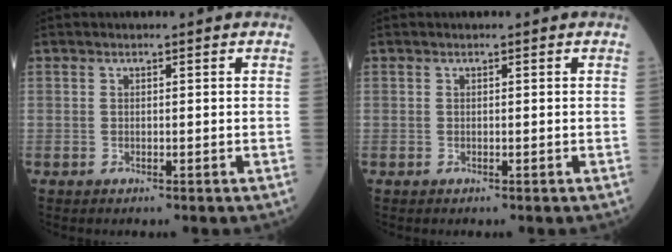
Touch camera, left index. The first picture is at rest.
{"total": 0.0}